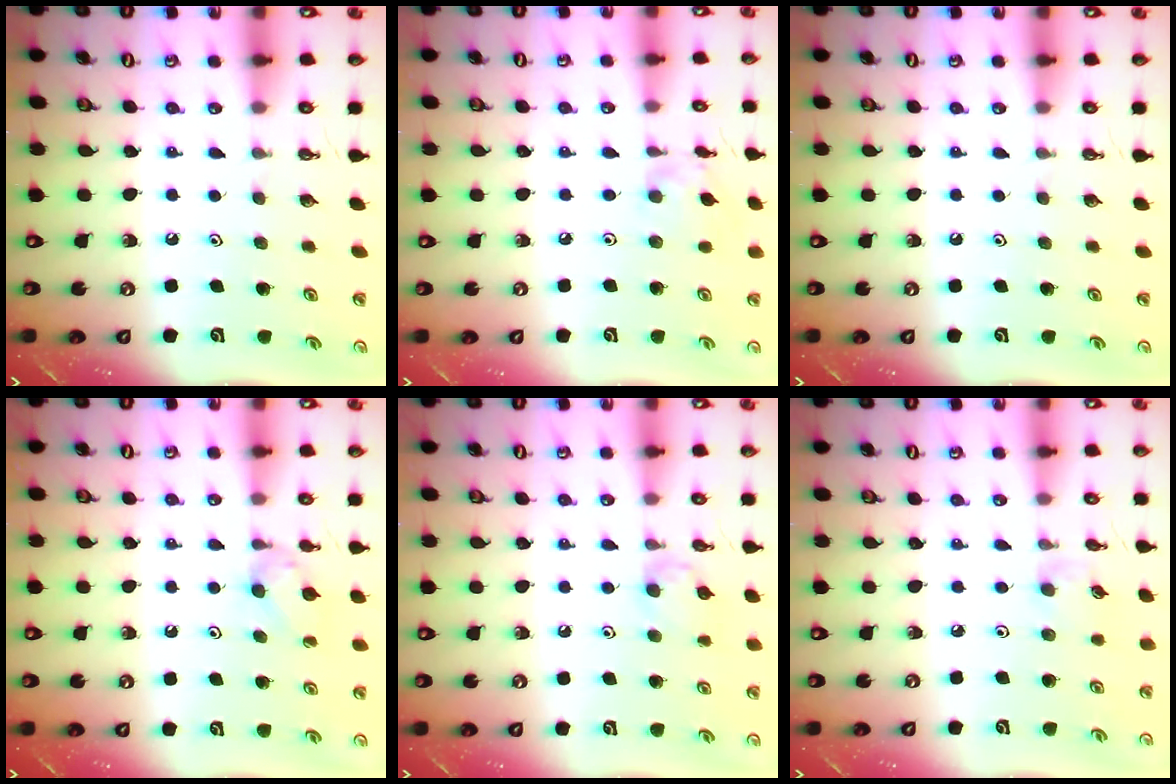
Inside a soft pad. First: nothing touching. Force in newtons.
{"total": 5.3, "press": 5.3, "slide": 0.2}
{"total": 0.0}
{"total": 6.9, "press": 6.8, "slide": 0.9}
{"total": 7.7, "press": 7.7, "slide": 0.7}
{"total": 5.1, "press": 5.1, "slide": 0.7}